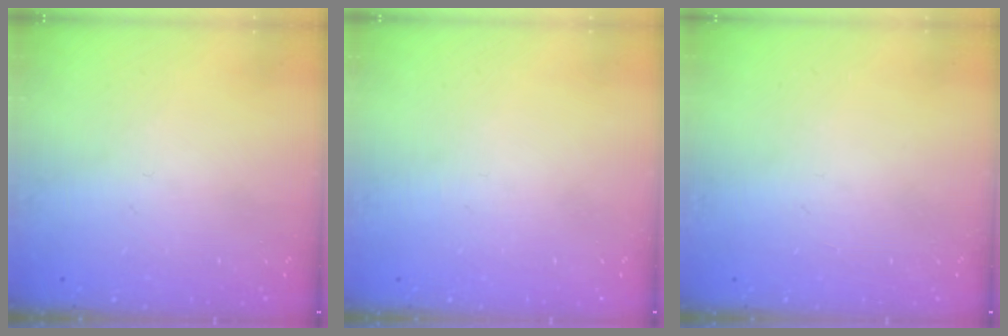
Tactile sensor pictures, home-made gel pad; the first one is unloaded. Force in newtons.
{"total": 0.0}
{"total": 0.0}